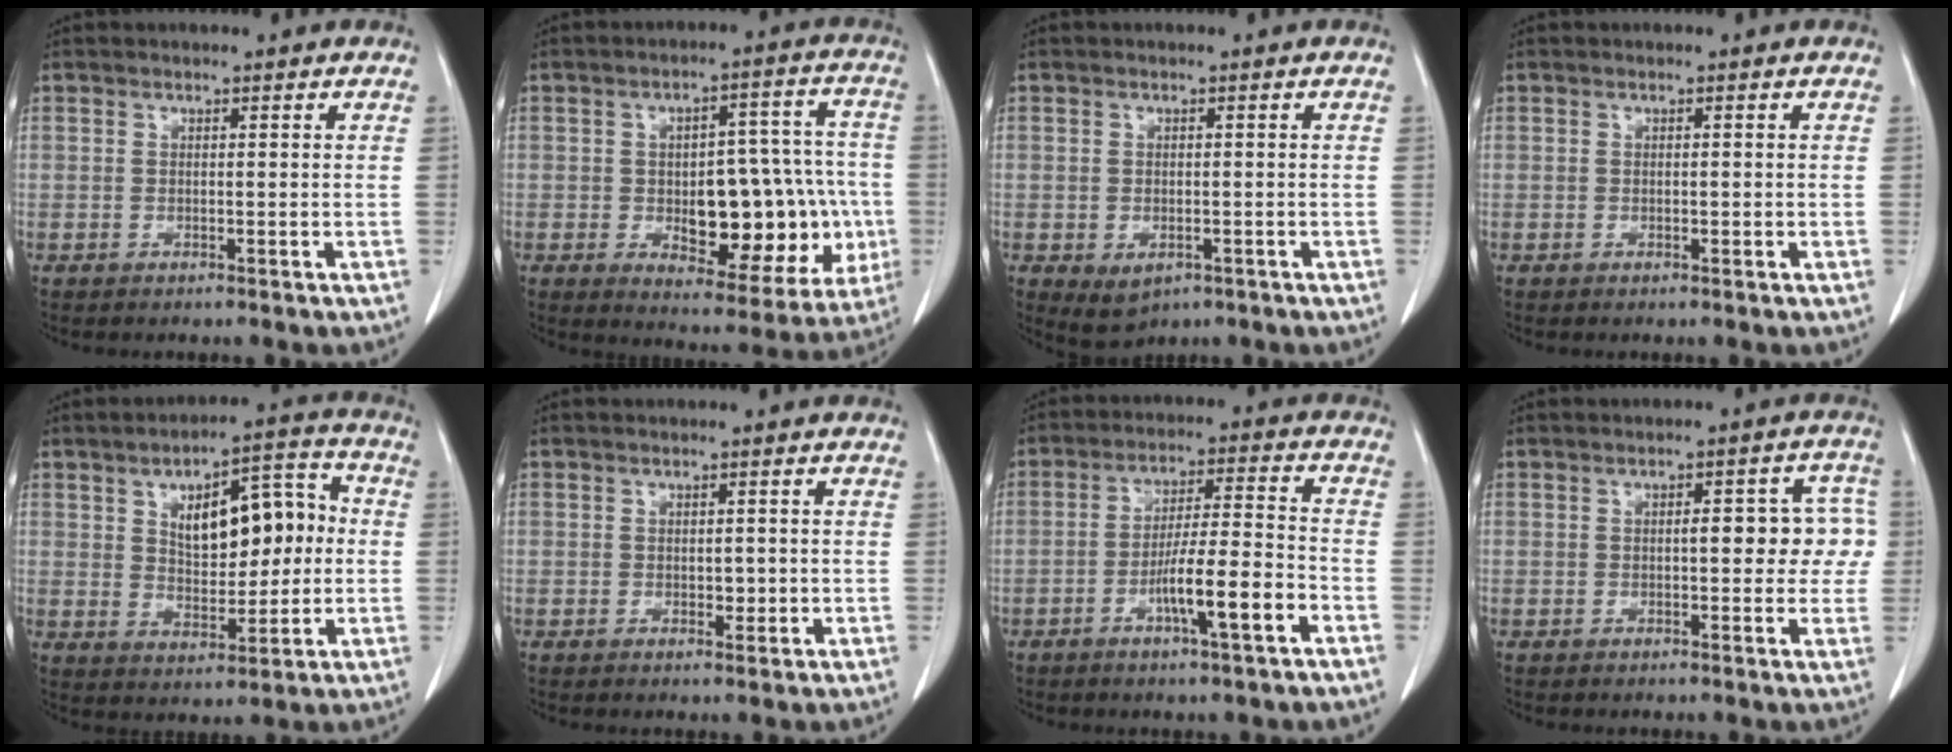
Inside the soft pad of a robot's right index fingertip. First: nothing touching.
{"total": 17.5, "force": [-3.1, 7.9, 15.4], "torque": [-0.181, 0.032, -0.019]}
{"total": 3.5, "force": [-1.4, 2.4, 2.2], "torque": [-0.036, -0.005, -0.006]}
{"total": 0.5, "force": [-0.1, 0.3, 0.4], "torque": [-0.007, 0.000, -0.001]}
{"total": 12.4, "force": [1.8, 5.5, 11.0], "torque": [-0.158, 0.032, 0.036]}
{"total": 1.8, "force": [-0.3, 1.2, 1.4], "torque": [-0.017, 0.001, 0.000]}
{"total": 9.9, "force": [-4.3, 0.4, 8.9], "torque": [-0.152, 0.005, -0.072]}
{"total": 7.3, "force": [0.3, 2.9, 6.7], "torque": [-0.072, 0.030, 0.003]}